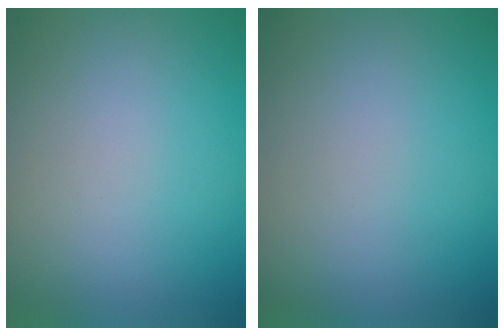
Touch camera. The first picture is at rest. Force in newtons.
{"total": 0.0}